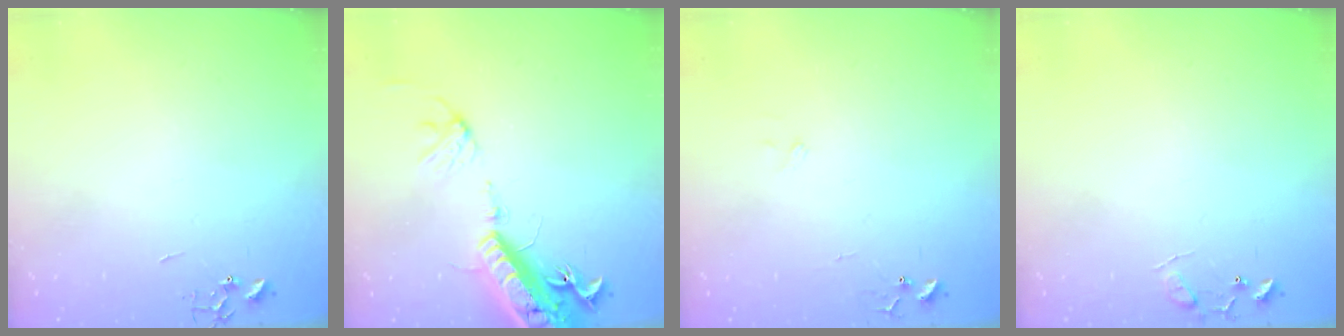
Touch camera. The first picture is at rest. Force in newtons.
{"total": 18.2, "press": 17.7, "slide": 4.2}
{"total": 7.6, "press": 7.6, "slide": 0.5}
{"total": 8.0, "press": 8.0, "slide": 0.5}